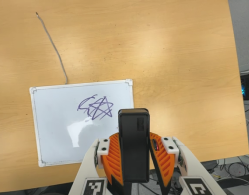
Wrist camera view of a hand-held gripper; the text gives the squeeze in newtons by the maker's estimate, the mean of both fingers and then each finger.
{"total": 7.4, "left": 6.1, "right": 8.7}